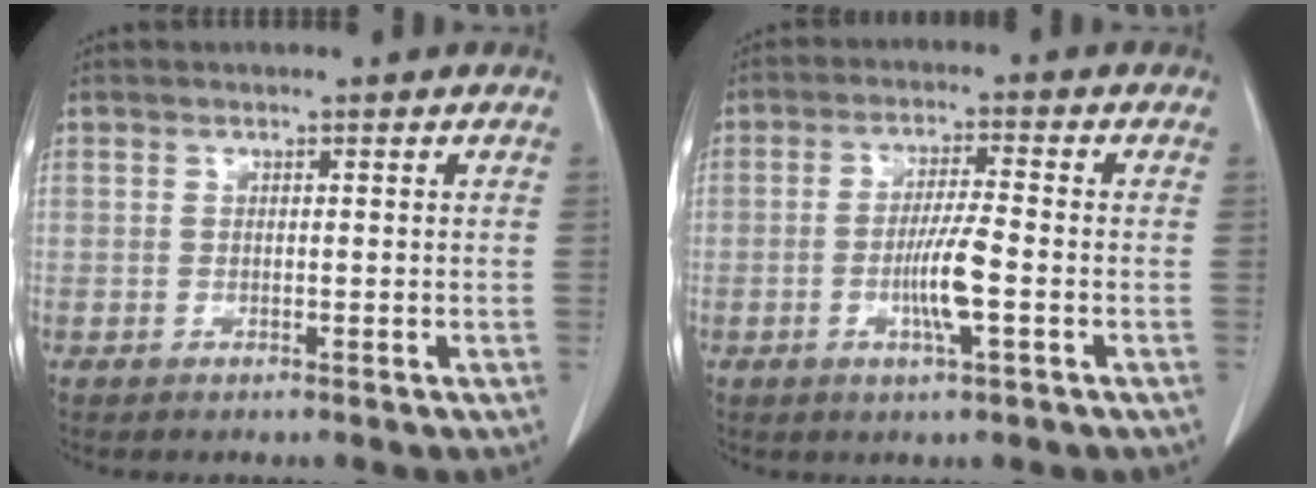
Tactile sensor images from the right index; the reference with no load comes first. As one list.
[{"total": 6.3, "force": [-1.7, 0.3, 6.1], "torque": [-0.117, -0.007, -0.032]}]